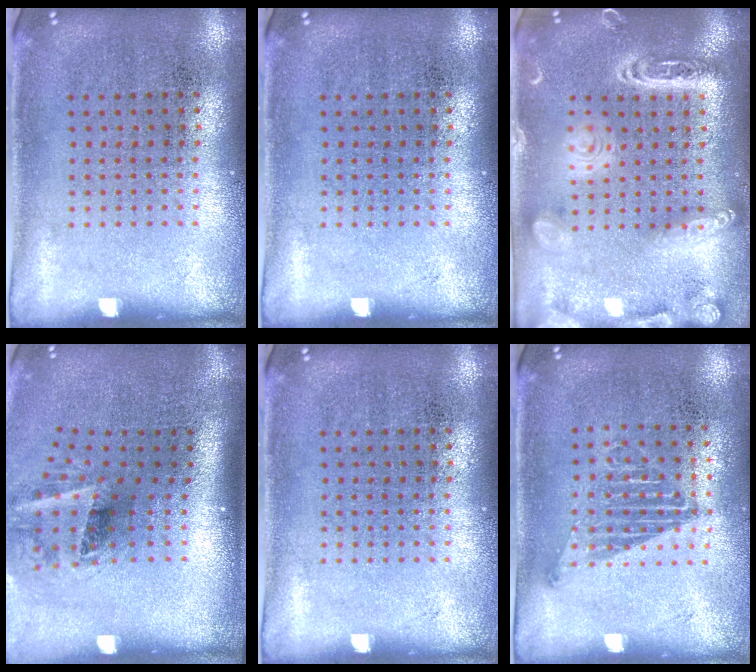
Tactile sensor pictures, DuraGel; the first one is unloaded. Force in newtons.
{"total": 0.0}
{"total": 2.7, "press": 2.7, "slide": 0.2}
{"total": 1.9, "press": 1.2, "slide": 1.5}
{"total": 0.0}
{"total": 1.1, "press": 1.0, "slide": 0.4}